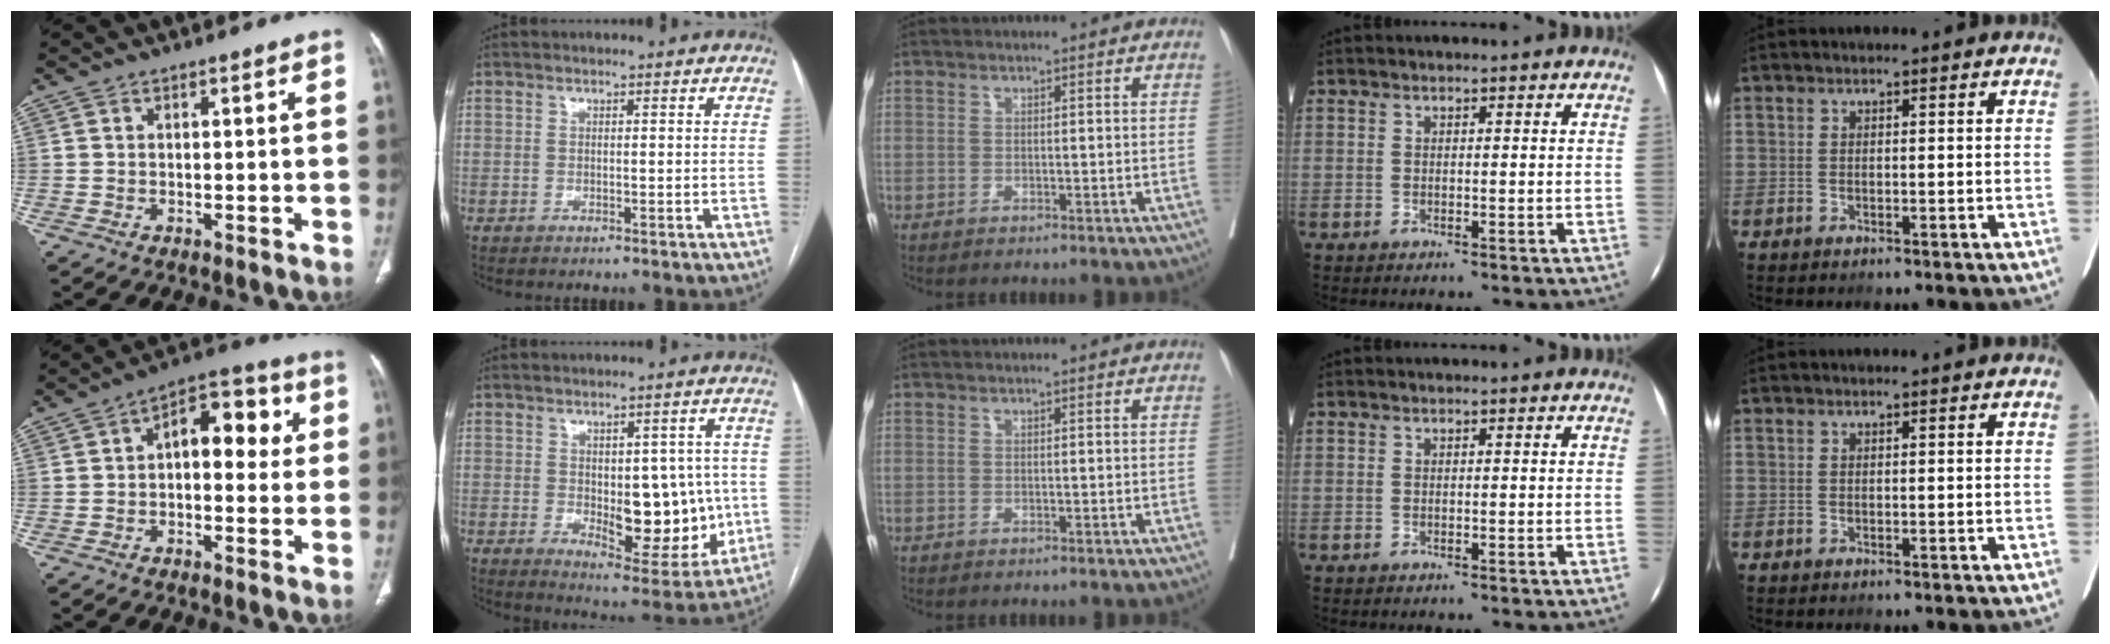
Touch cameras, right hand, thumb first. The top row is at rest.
{"thumb": {"total": 11.5, "force": [1.6, 6.5, 9.4], "torque": [-0.091, 0.029, 0.013]}, "index": {"total": 12.5, "force": [-0.9, 6.0, 10.9], "torque": [-0.130, 0.002, 0.007]}}